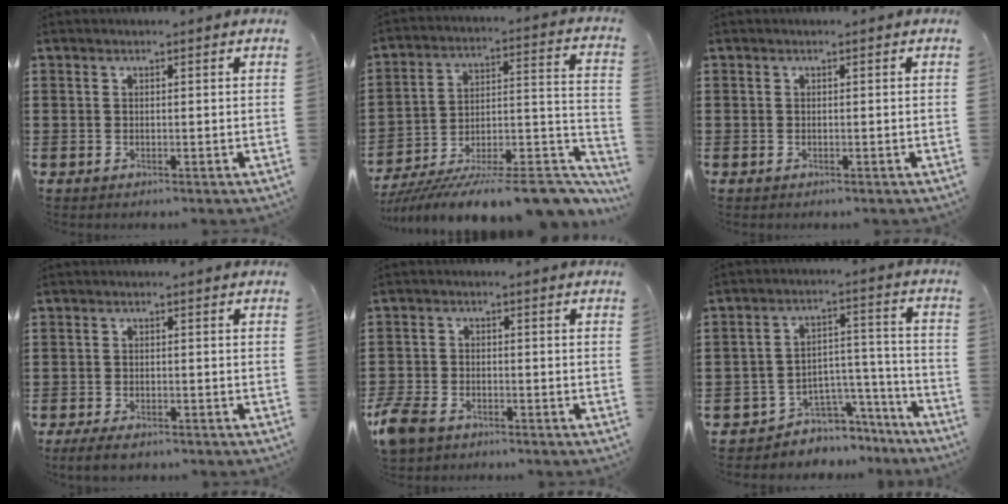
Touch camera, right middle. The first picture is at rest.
{"total": 12.5, "force": [-10.9, 0.9, 5.9], "torque": [-0.065, 0.024, -0.201]}
{"total": 0.0}
{"total": 2.0, "force": [-1.5, 0.6, 1.2], "torque": [-0.035, -0.004, -0.034]}
{"total": 4.0, "force": [-3.3, 1.8, 1.4], "torque": [-0.060, -0.006, -0.076]}
{"total": 5.2, "force": [-4.6, 2.4, 0.2], "torque": [-0.012, 0.014, -0.091]}